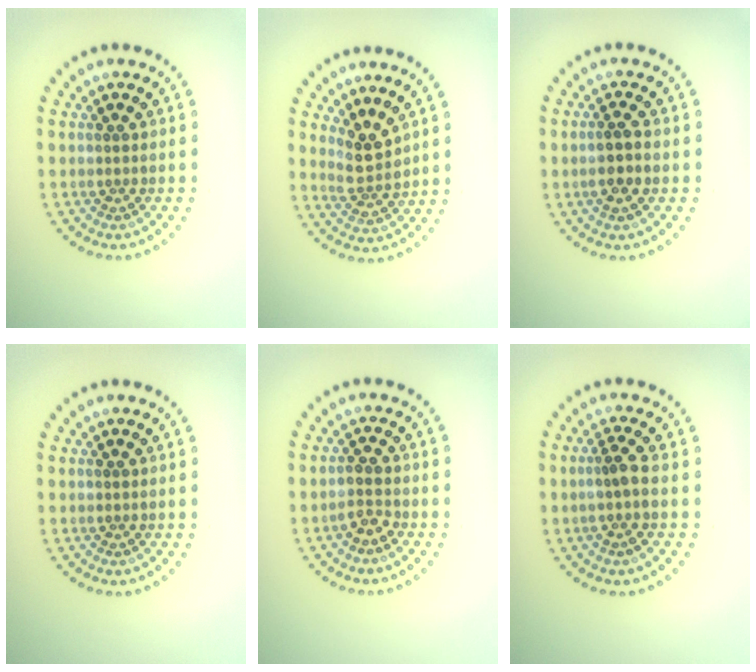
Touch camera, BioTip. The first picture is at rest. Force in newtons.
{"total": 2.6, "press": 2.3, "slide": 1.3}
{"total": 2.3, "press": 2.2, "slide": 0.7}
{"total": 0.0}
{"total": 1.6, "press": 1.4, "slide": 0.7}
{"total": 1.9, "press": 1.4, "slide": 1.2}